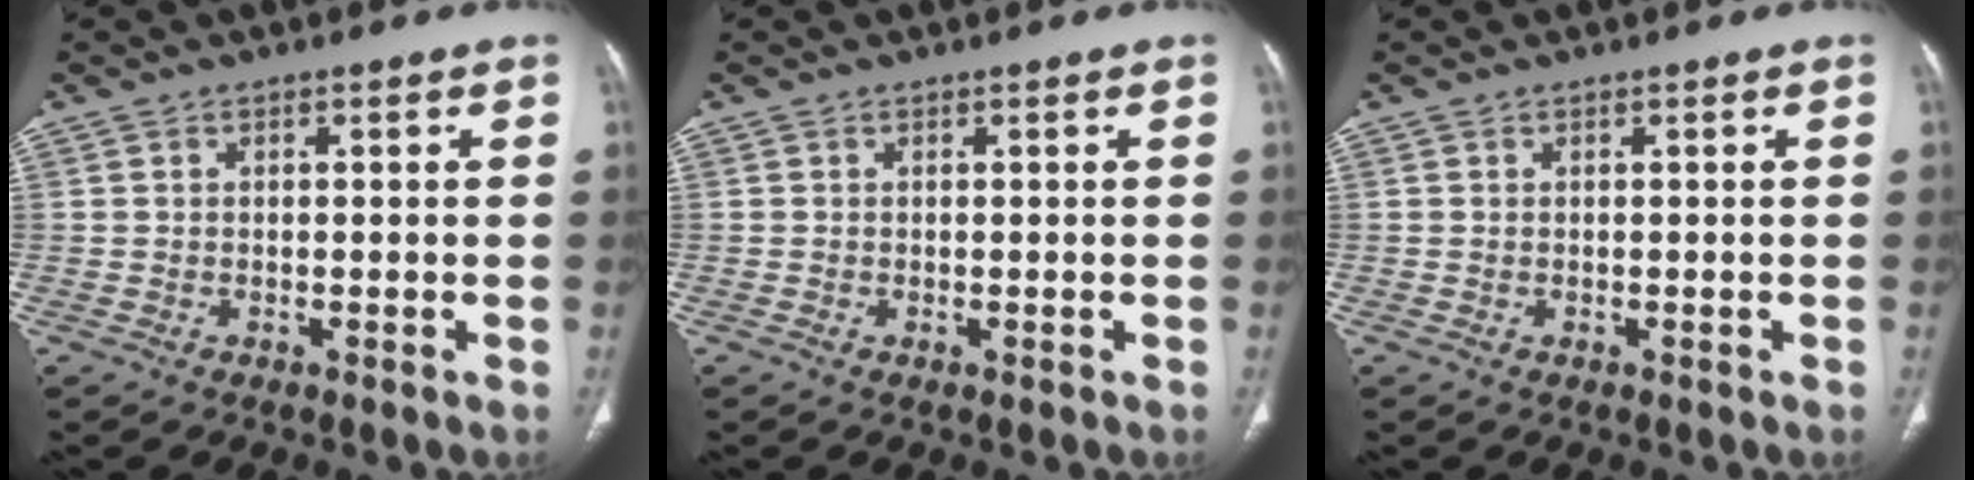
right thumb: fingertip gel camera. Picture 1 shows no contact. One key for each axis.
{"total": 0.0}
{"total": 0.0}